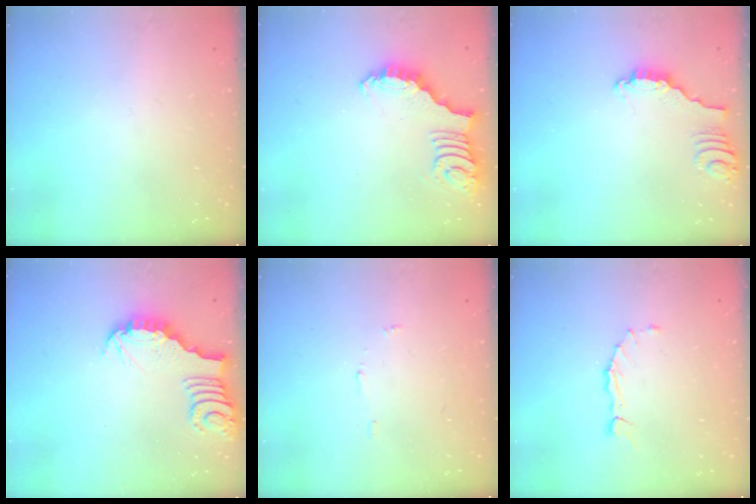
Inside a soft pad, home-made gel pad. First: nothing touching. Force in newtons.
{"total": 2.5, "press": 2.5, "slide": 0.5}
{"total": 2.3, "press": 2.3, "slide": 0.1}
{"total": 3.5, "press": 3.5, "slide": 0.4}
{"total": 4.4, "press": 4.3, "slide": 0.4}
{"total": 1.6, "press": 1.6, "slide": 0.3}